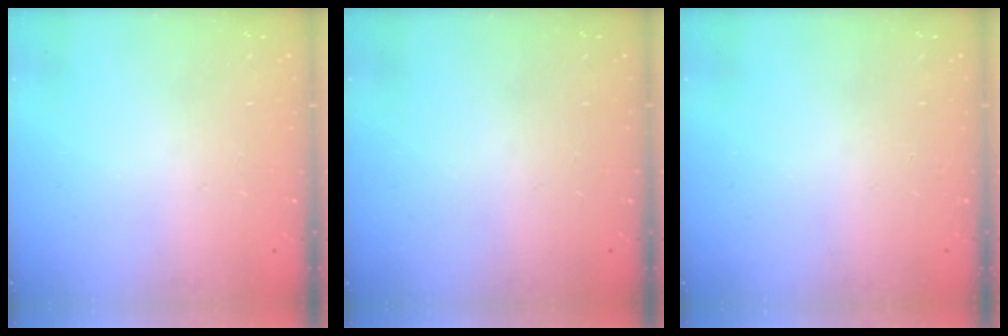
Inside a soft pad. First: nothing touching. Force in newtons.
{"total": 0.0}
{"total": 0.0}